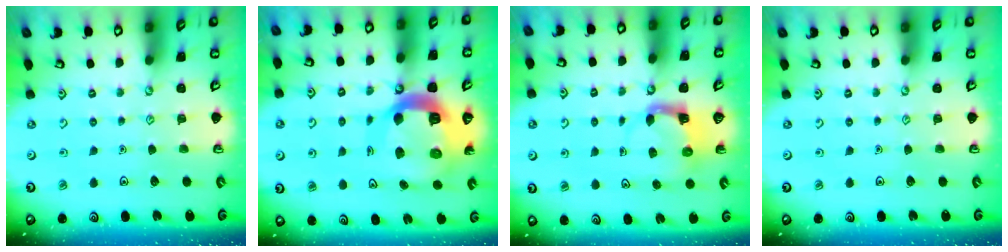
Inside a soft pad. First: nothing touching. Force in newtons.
{"total": 16.4, "press": 16.3, "slide": 1.8}
{"total": 3.7, "press": 3.7, "slide": 0.7}
{"total": 0.0}